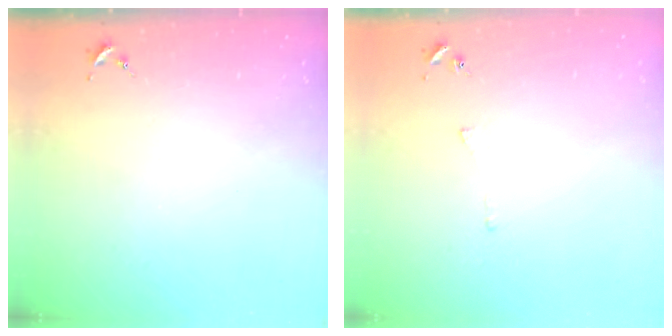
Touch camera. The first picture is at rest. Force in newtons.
{"total": 3.1, "press": 3.1, "slide": 0.6}